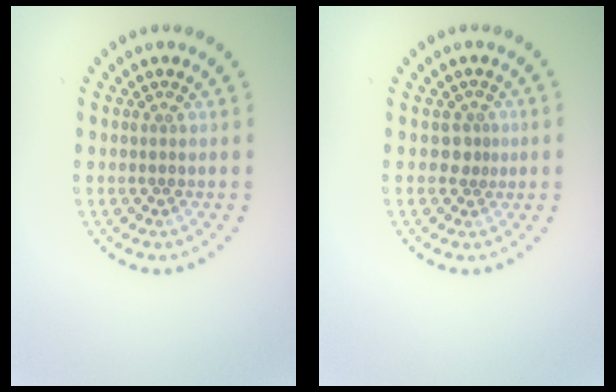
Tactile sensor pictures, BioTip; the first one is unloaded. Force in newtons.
{"total": 1.1, "press": 0.7, "slide": 0.9}